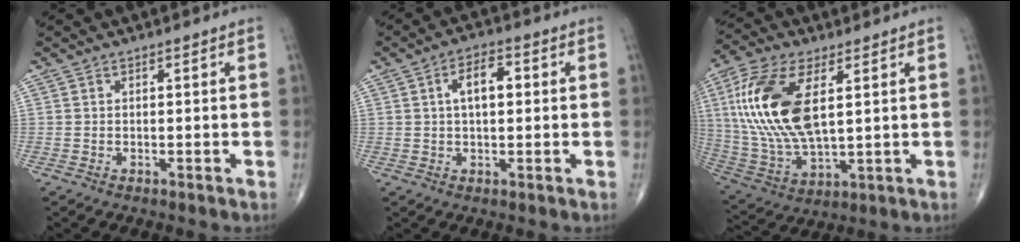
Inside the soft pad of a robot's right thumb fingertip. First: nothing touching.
{"total": 6.2, "force": [1.0, 3.3, 5.2], "torque": [-0.082, 0.015, 0.012]}
{"total": 19.8, "force": [4.5, 9.4, 16.9], "torque": [-0.361, -0.013, 0.088]}